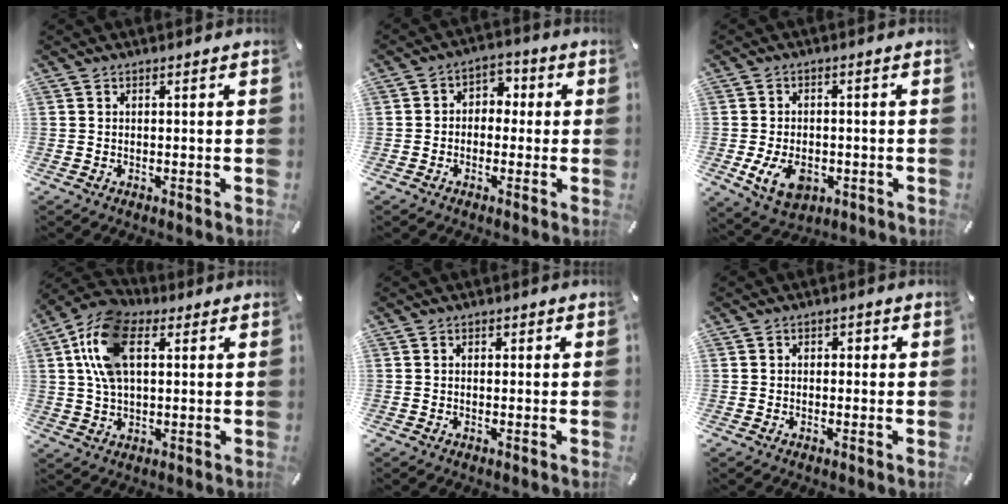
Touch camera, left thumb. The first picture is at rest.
{"total": 4.6, "force": [-1.2, 4.1, 1.8], "torque": [-0.022, 0.012, -0.030]}
{"total": 7.8, "force": [-2.2, 5.6, 5.0], "torque": [-0.094, 0.001, -0.040]}
{"total": 14.0, "force": [4.1, 8.7, 10.2], "torque": [-0.224, 0.009, 0.072]}
{"total": 1.0, "force": [0.0, 0.9, 0.6], "torque": [-0.011, 0.006, -0.001]}
{"total": 1.9, "force": [-0.7, 1.6, 0.8], "torque": [-0.015, 0.011, -0.018]}